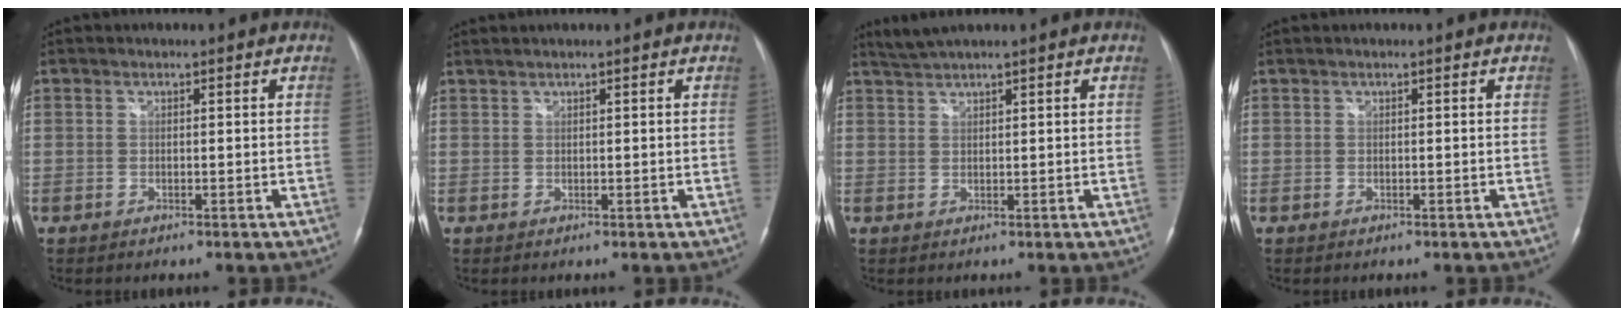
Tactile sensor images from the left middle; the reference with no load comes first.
{"total": 0.8, "force": [0.8, -0.1, 0.2], "torque": [-0.007, 0.008, 0.020]}
{"total": 2.4, "force": [2.3, -0.5, 0.8], "torque": [-0.021, 0.013, 0.049]}
{"total": 0.0}